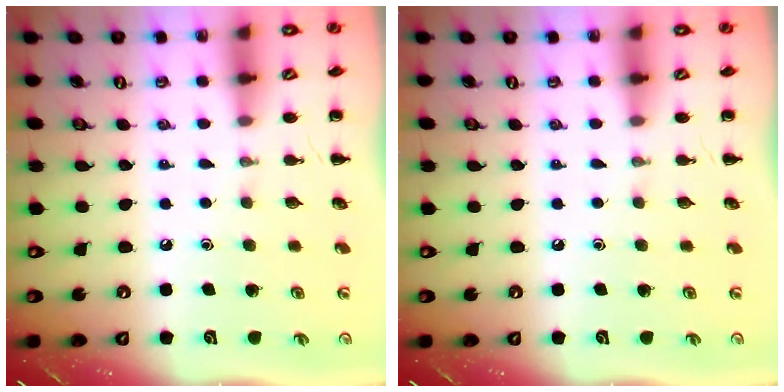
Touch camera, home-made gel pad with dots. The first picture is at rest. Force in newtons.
{"total": 0.0}